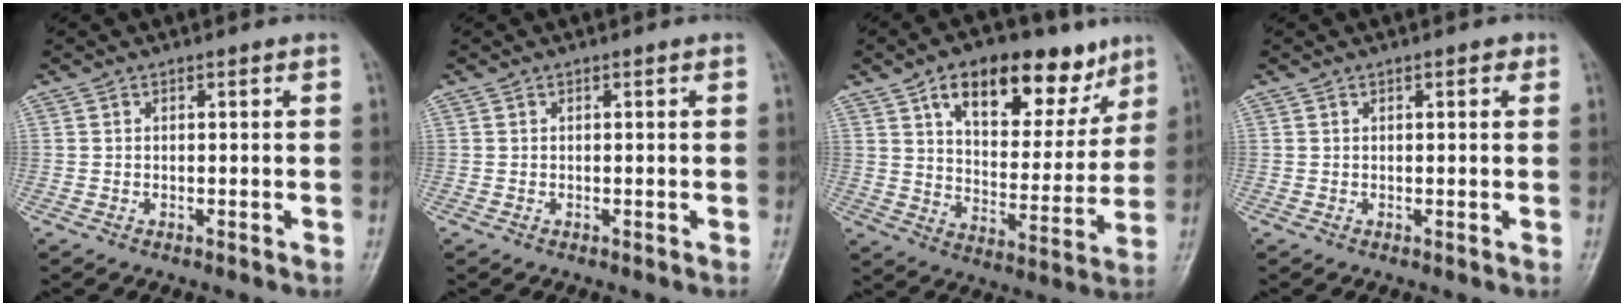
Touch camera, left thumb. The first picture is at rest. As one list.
[{"total": 0.0}, {"total": 20.2, "force": [11.5, 10.5, 12.9], "torque": [-0.140, -0.035, 0.179]}, {"total": 1.5, "force": [0.7, 0.7, 1.1], "torque": [-0.010, 0.000, 0.007]}]